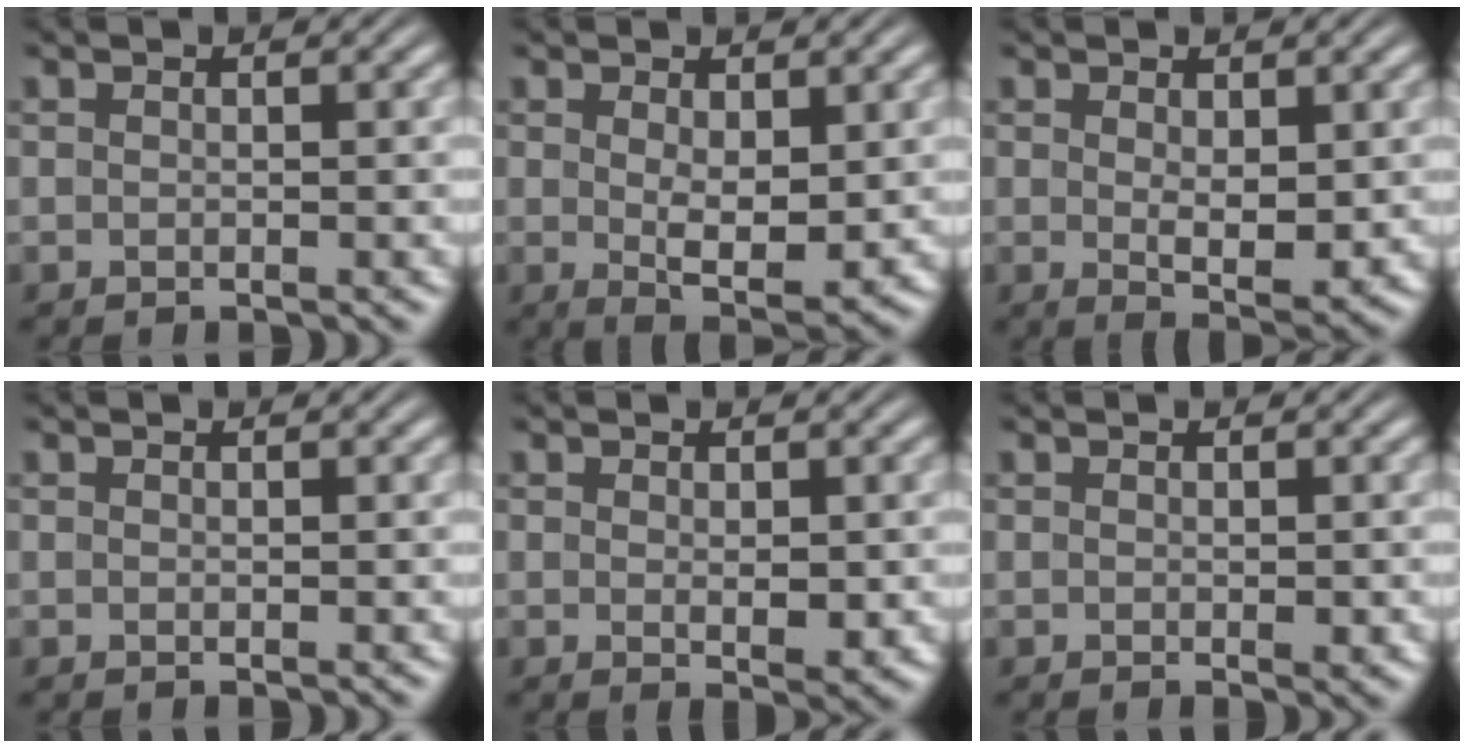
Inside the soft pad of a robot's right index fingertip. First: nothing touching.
{"total": 4.0, "force": [-0.1, 1.4, 3.8], "torque": [-0.062, -0.030, 0.010]}
{"total": 3.2, "force": [0.0, 1.1, 3.0], "torque": [-0.049, -0.027, 0.011]}
{"total": 0.0}
{"total": 1.8, "force": [-0.1, 0.6, 1.8], "torque": [-0.021, -0.014, 0.005]}
{"total": 0.7, "force": [0.0, 0.4, 0.6], "torque": [-0.006, -0.004, 0.000]}